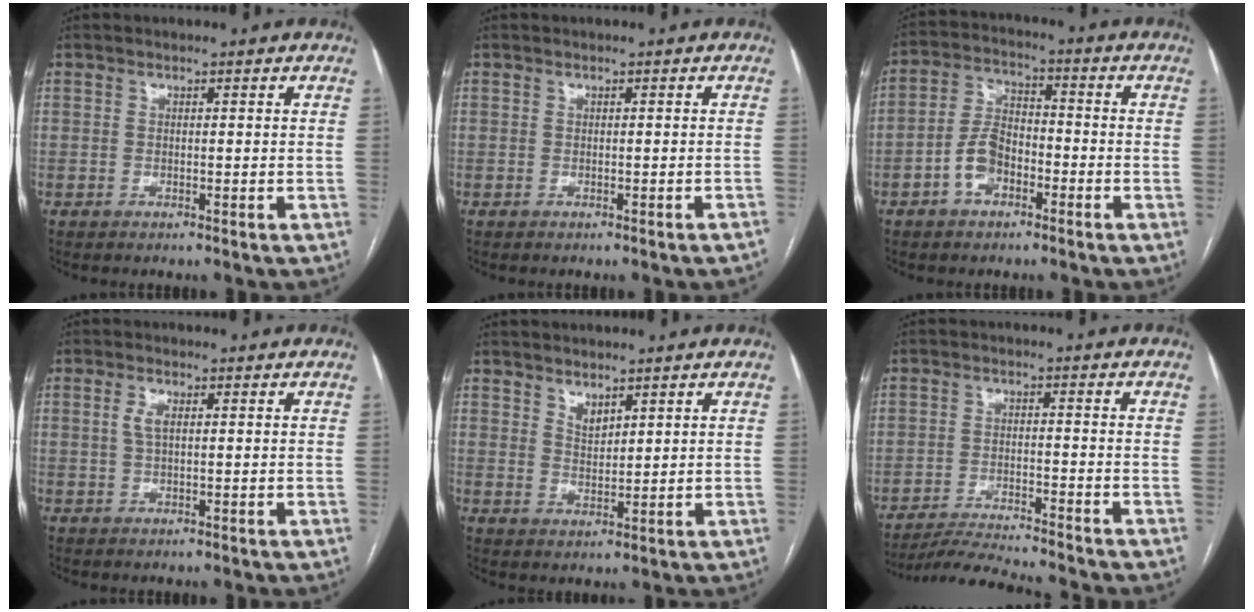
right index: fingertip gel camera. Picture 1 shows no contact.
{"total": 1.2, "force": [-1.0, -0.2, 0.5], "torque": [-0.006, 0.002, -0.012]}
{"total": 7.1, "force": [-3.1, 4.1, 4.8], "torque": [-0.108, 0.018, -0.061]}
{"total": 2.3, "force": [0.5, 0.8, 2.0], "torque": [-0.046, 0.002, 0.012]}
{"total": 2.7, "force": [2.0, 1.1, 1.3], "torque": [-0.025, -0.007, 0.046]}
{"total": 8.9, "force": [-8.5, -1.5, 2.3], "torque": [-0.028, -0.014, -0.148]}